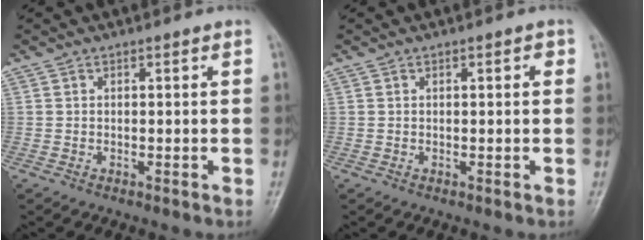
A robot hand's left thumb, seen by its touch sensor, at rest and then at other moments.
{"total": 1.2, "force": [0.3, 0.5, 1.1], "torque": [-0.013, 0.002, 0.003]}